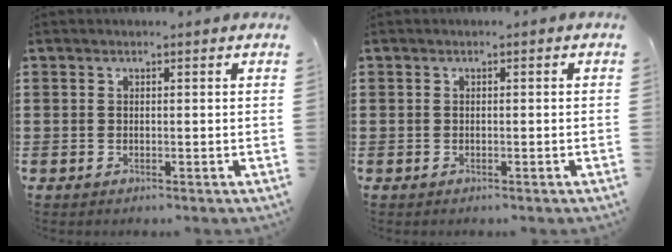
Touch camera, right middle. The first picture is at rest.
{"total": 0.6, "force": [-0.5, 0.3, 0.1], "torque": [-0.003, 0.001, -0.009]}